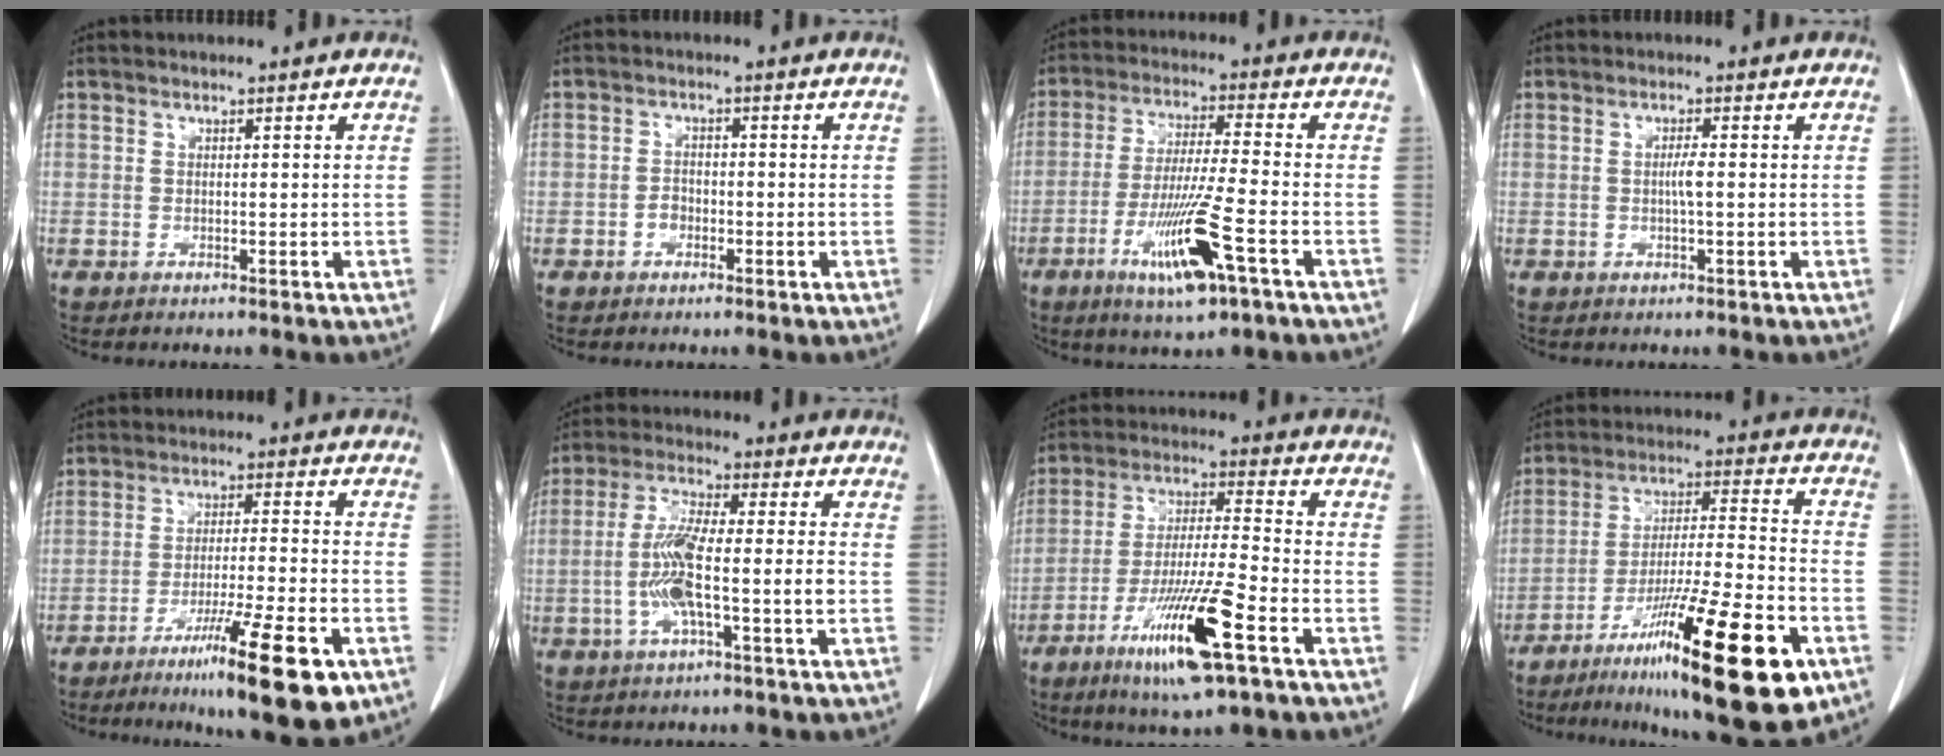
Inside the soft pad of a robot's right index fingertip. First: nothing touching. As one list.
[{"total": 2.0, "force": [-0.9, 1.5, 0.9], "torque": [-0.011, 0.008, -0.017]}, {"total": 11.7, "force": [-5.4, 0.2, 10.4], "torque": [-0.200, -0.023, -0.097]}, {"total": 1.8, "force": [-0.1, 0.0, 1.8], "torque": [-0.034, 0.000, -0.002]}, {"total": 14.0, "force": [-7.9, 0.7, 11.6], "torque": [-0.170, -0.026, -0.122]}, {"total": 9.2, "force": [-2.0, 0.8, 8.9], "torque": [-0.181, 0.008, -0.042]}, {"total": 14.7, "force": [-7.4, 0.6, 12.7], "torque": [-0.243, -0.029, -0.131]}, {"total": 22.1, "force": [-11.8, 1.9, 18.6], "torque": [-0.272, -0.031, -0.193]}]